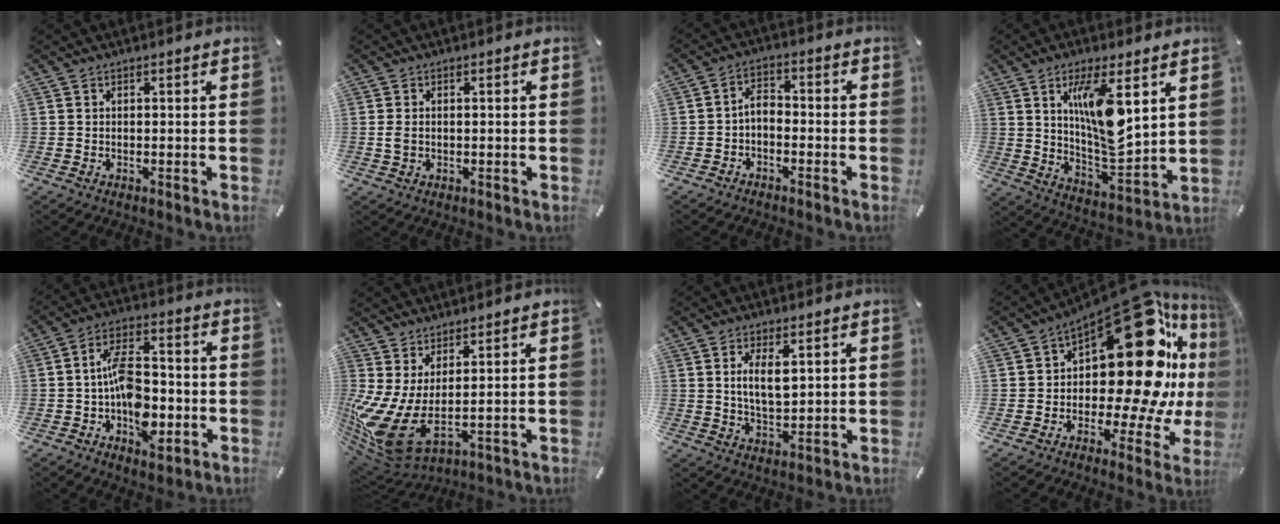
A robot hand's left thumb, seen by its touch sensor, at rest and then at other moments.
{"total": 2.2, "force": [0.0, 1.4, 1.7], "torque": [-0.040, 0.003, -0.004]}
{"total": 3.7, "force": [-2.1, 2.3, 1.9], "torque": [-0.042, 0.017, -0.044]}
{"total": 14.2, "force": [6.1, 4.8, 11.9], "torque": [-0.217, -0.036, 0.097]}
{"total": 13.3, "force": [-3.2, 7.8, 10.3], "torque": [-0.184, 0.010, -0.053]}
{"total": 9.9, "force": [0.2, 5.0, 8.6], "torque": [-0.195, -0.040, 0.008]}
{"total": 7.0, "force": [2.1, 3.2, 5.9], "torque": [-0.105, -0.007, 0.028]}
{"total": 30.8, "force": [8.3, 15.6, 25.3], "torque": [-0.345, -0.093, 0.153]}